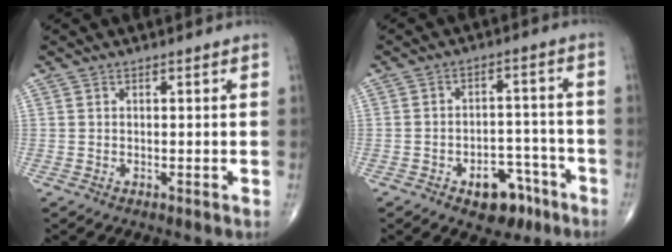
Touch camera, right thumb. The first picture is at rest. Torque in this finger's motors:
{"motor_torque": [1.38, 0.23, 0.30, -0.92, 0.06]}